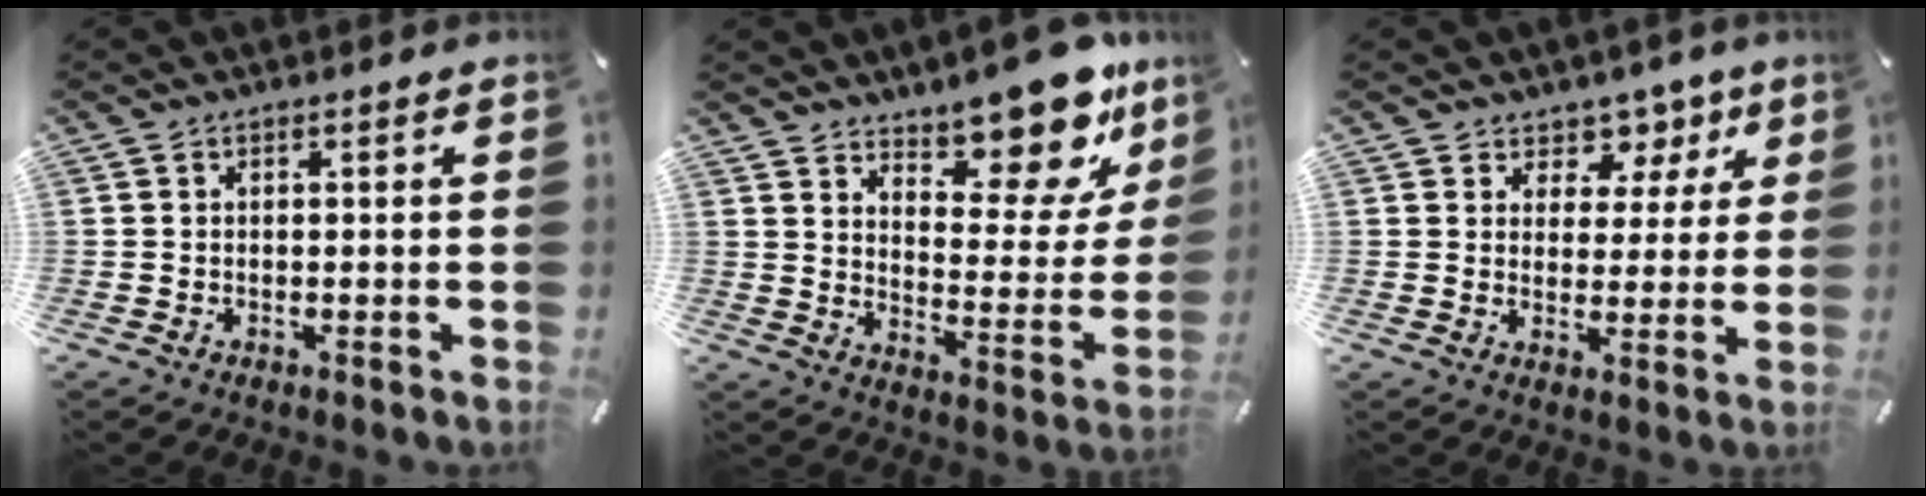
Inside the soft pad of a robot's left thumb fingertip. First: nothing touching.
{"total": 18.1, "force": [13.9, 7.3, 8.9], "torque": [-0.102, -0.120, 0.230]}
{"total": 6.9, "force": [4.6, 5.0, 1.0], "torque": [-0.007, -0.049, 0.077]}